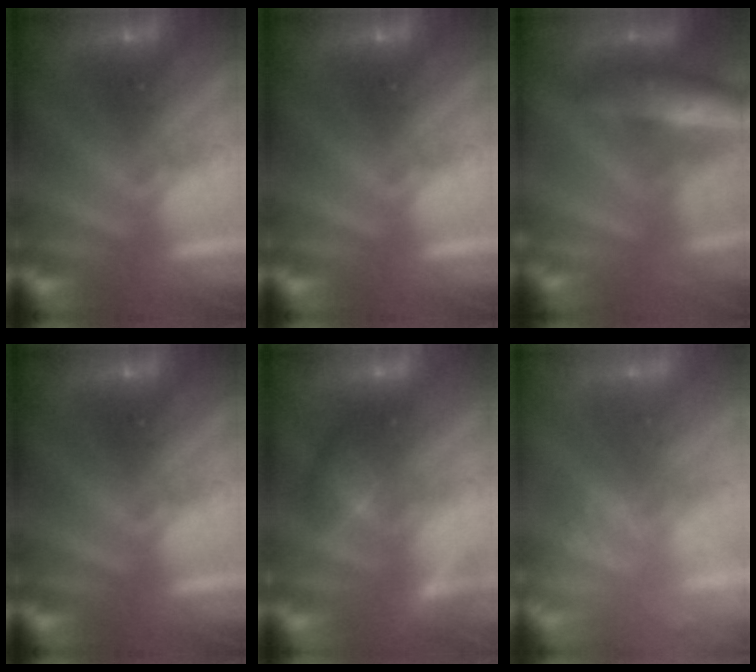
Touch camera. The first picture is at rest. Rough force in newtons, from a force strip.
{"total": 0.0}
{"total": 6.9}
{"total": 0.0}
{"total": 3.6}
{"total": 2.1}